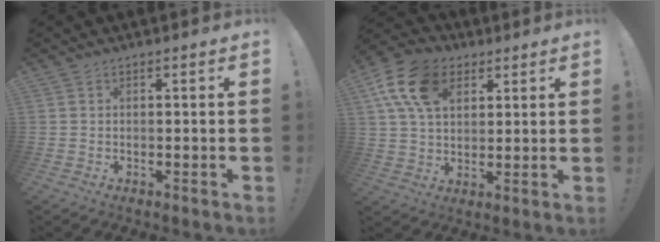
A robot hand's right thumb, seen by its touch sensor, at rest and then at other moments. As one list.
[{"total": 15.9, "force": [6.7, 10.8, 9.6], "torque": [-0.169, -0.020, 0.126]}]